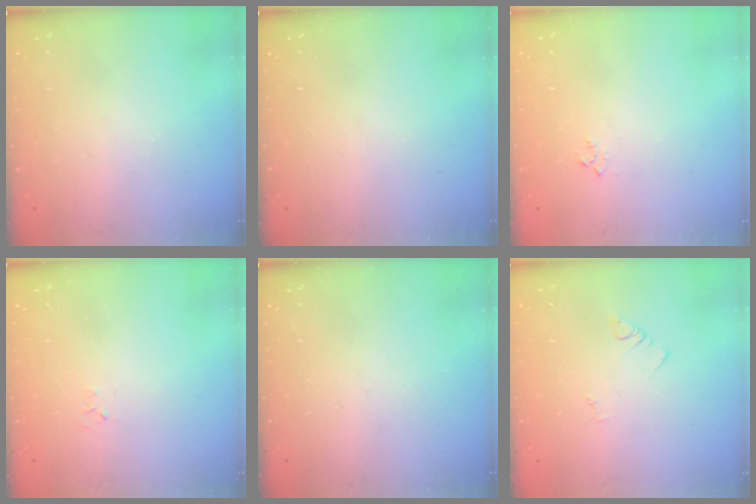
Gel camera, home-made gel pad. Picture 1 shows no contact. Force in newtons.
{"total": 0.0}
{"total": 2.9, "press": 2.8, "slide": 0.4}
{"total": 2.6, "press": 2.6, "slide": 0.4}
{"total": 0.0}
{"total": 1.1, "press": 1.1, "slide": 0.3}